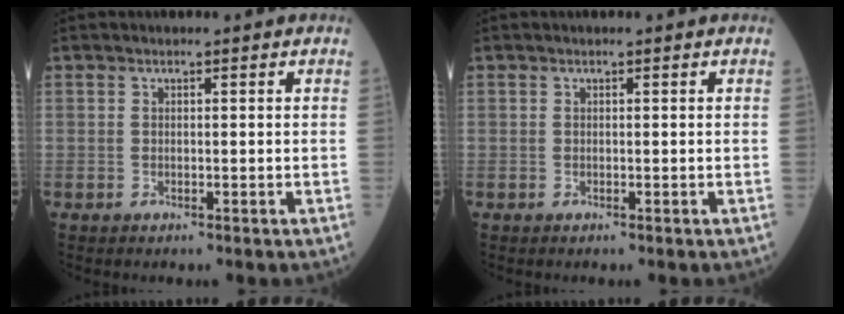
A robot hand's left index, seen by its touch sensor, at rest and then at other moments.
{"total": 0.0}